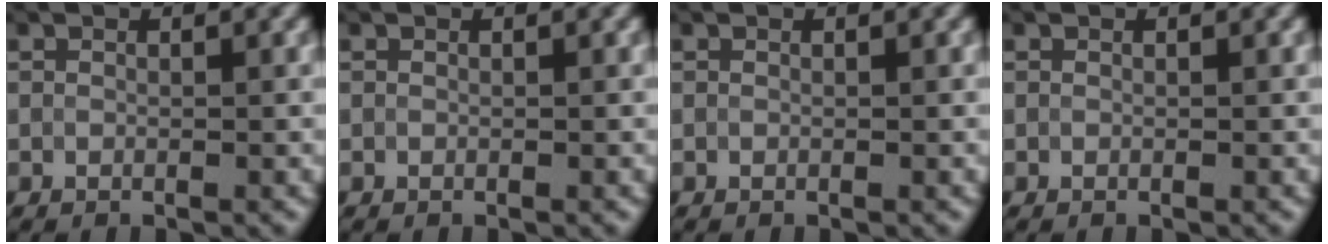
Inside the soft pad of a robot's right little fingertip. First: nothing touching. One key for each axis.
{"total": 0.0}
{"total": 0.0}
{"total": 0.0}